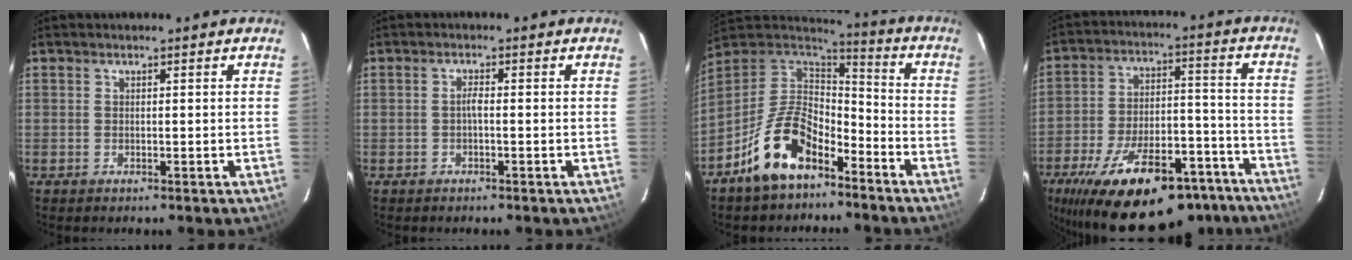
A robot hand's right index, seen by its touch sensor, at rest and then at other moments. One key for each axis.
{"total": 1.2, "fx": -0.4, "fy": 0.2, "fz": 1.1, "tx": -0.022, "ty": 0.006, "tz": -0.009}
{"total": 15.6, "fx": -9.4, "fy": 7.9, "fz": 9.6, "tx": -0.201, "ty": 0.019, "tz": -0.167}
{"total": 29.4, "fx": -21.7, "fy": 11.2, "fz": 16.5, "tx": -0.286, "ty": 0.000, "tz": -0.301}